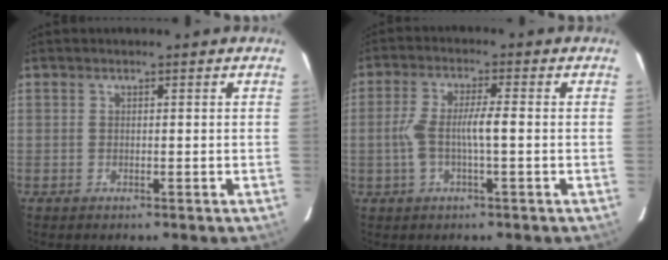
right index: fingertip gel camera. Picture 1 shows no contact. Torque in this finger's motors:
{"motor_torque": [0.18, -0.07, 0.17, 0.08]}